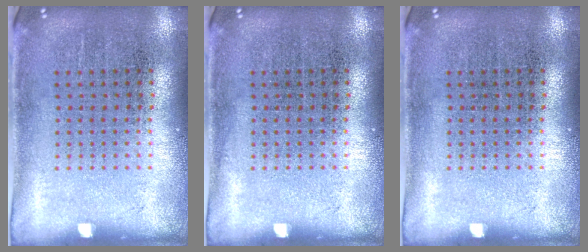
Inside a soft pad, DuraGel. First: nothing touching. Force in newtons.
{"total": 0.0}
{"total": 0.0}